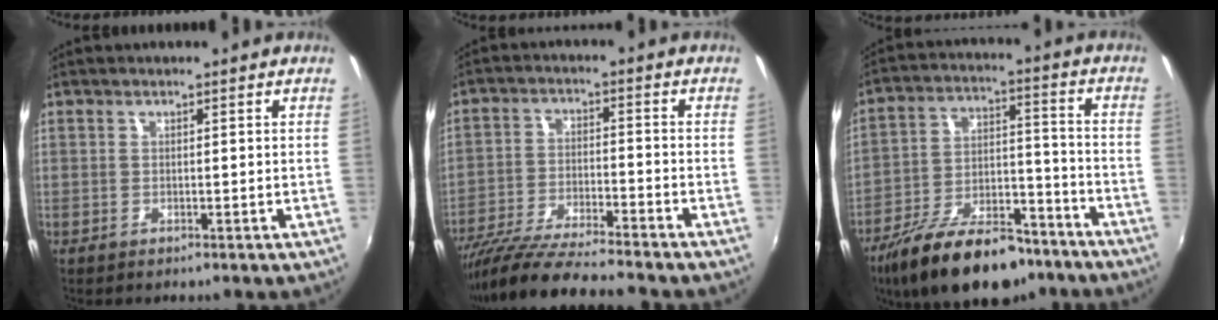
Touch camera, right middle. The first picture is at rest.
{"total": 14.5, "force": [-12.9, 0.4, 6.7], "torque": [-0.146, -0.032, -0.230]}
{"total": 20.8, "force": [-14.8, 8.4, 12.0], "torque": [-0.217, -0.010, -0.230]}